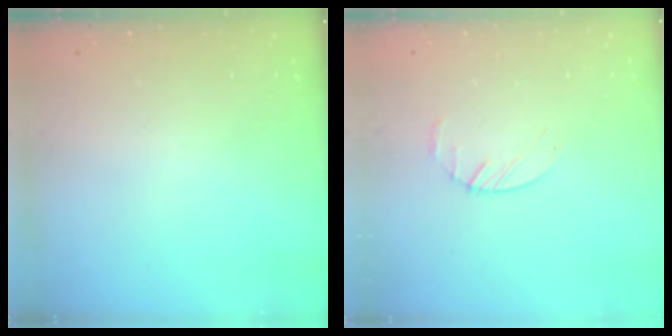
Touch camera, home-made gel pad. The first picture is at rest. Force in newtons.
{"total": 2.4, "press": 2.3, "slide": 0.3}